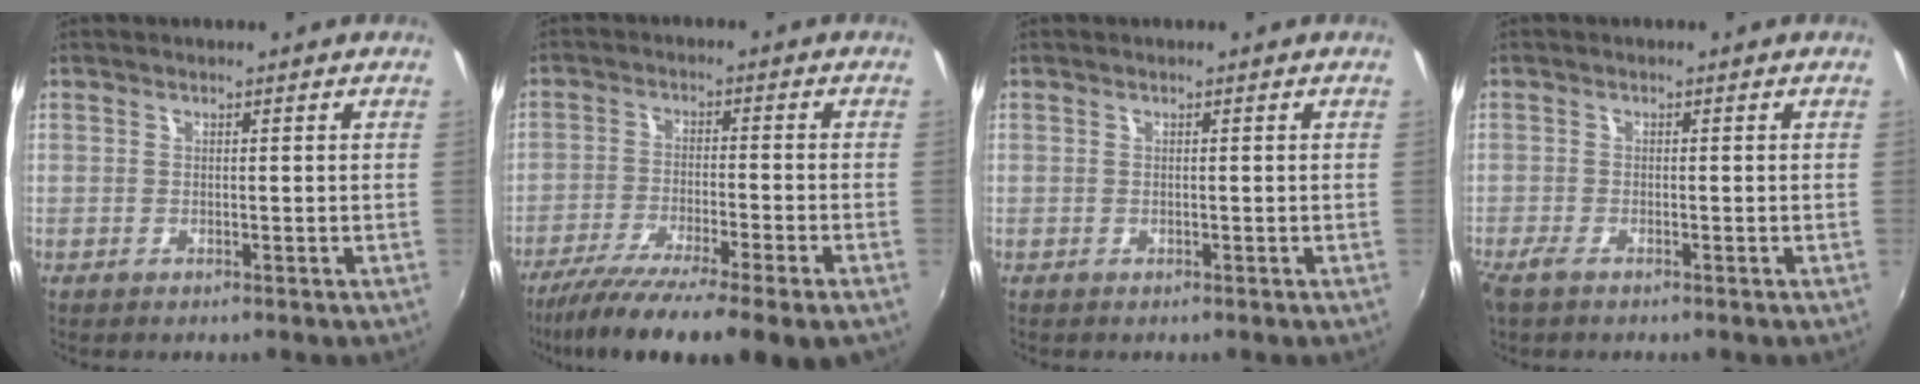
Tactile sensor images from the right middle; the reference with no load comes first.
{"total": 14.4, "force": [-10.7, 0.4, 9.6], "torque": [-0.185, -0.051, -0.174]}
{"total": 0.0}
{"total": 2.1, "force": [-1.6, 0.5, 1.2], "torque": [-0.028, -0.009, -0.032]}